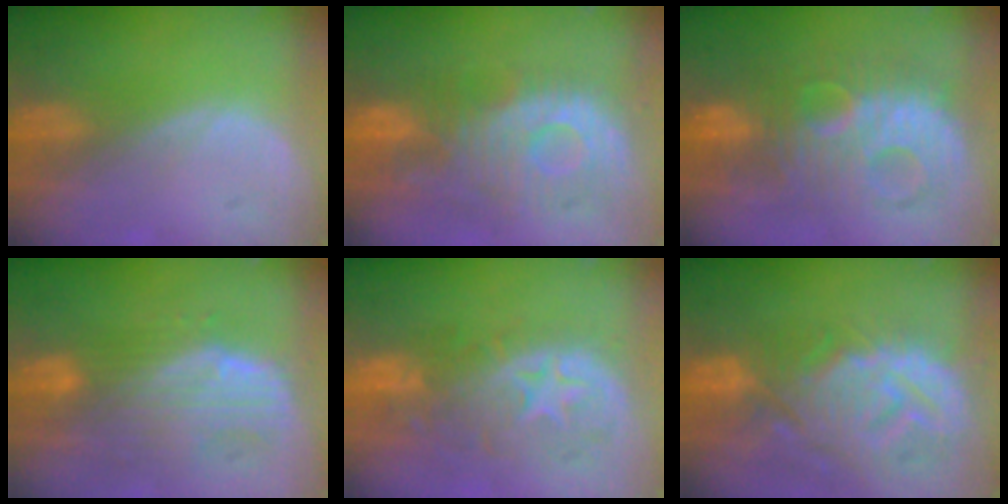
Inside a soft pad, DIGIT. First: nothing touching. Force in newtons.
{"total": 11.6, "press": 10.5, "slide": 4.9}
{"total": 11.4, "press": 11.4, "slide": 0.7}
{"total": 10.5, "press": 9.0, "slide": 5.3}
{"total": 11.1, "press": 9.8, "slide": 5.4}
{"total": 14.4, "press": 12.4, "slide": 7.3}